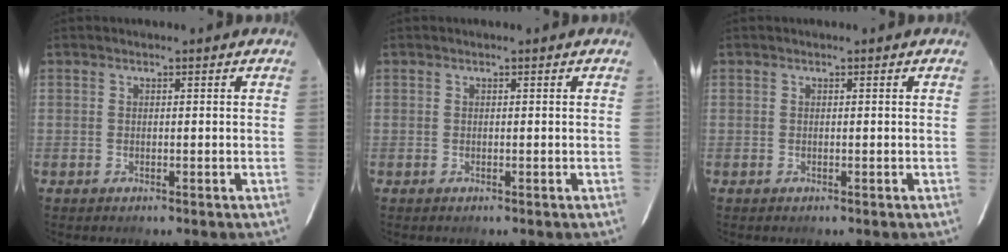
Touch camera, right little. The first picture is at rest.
{"total": 0.0}
{"total": 0.0}